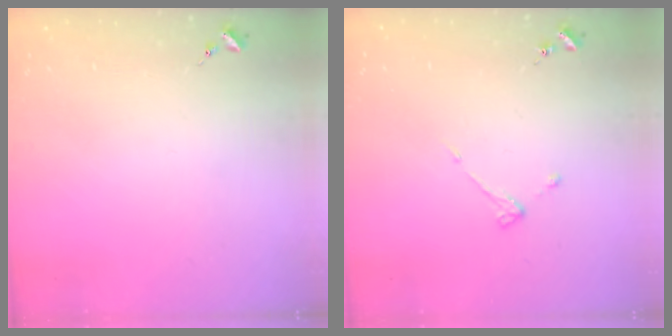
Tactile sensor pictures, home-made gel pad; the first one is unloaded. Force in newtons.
{"total": 3.6, "press": 3.5, "slide": 0.6}